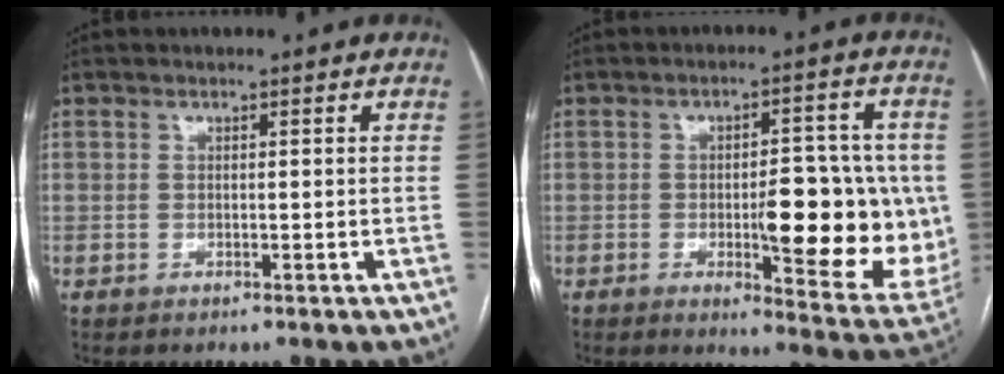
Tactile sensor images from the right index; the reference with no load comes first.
{"total": 16.2, "force": [-1.8, 4.7, 15.3], "torque": [-0.168, 0.009, -0.009]}